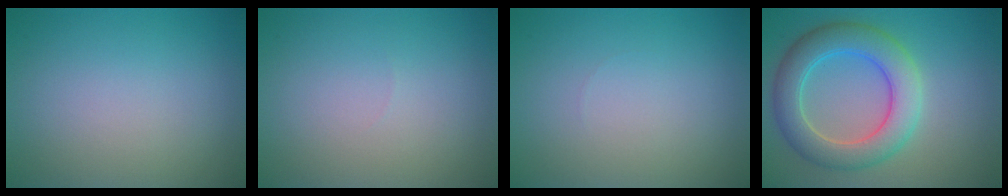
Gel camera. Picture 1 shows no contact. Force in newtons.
{"total": 0.0}
{"total": 0.0}
{"total": 6.2, "press": 6.2, "slide": 0.4}